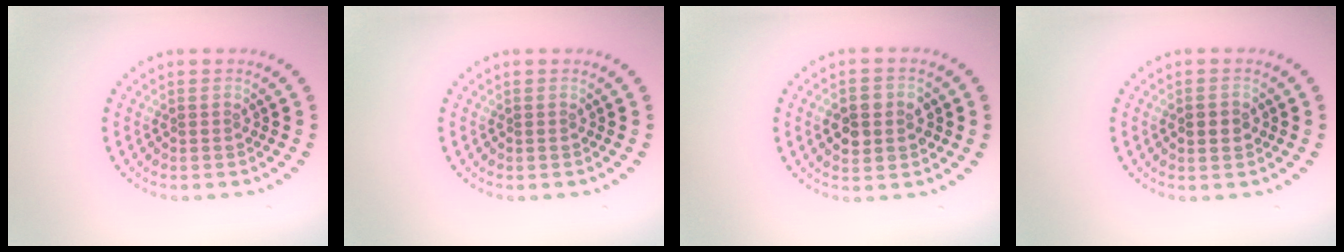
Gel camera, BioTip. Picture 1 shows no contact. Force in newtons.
{"total": 0.0}
{"total": 3.5, "press": 3.5, "slide": 0.3}
{"total": 2.1, "press": 2.1, "slide": 0.0}